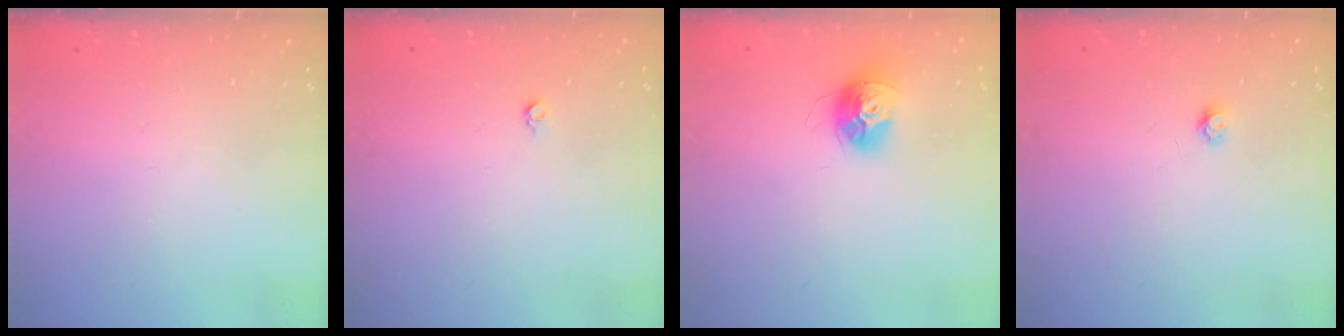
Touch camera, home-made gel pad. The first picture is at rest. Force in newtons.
{"total": 3.0, "press": 2.9, "slide": 0.4}
{"total": 11.3, "press": 11.3, "slide": 0.7}
{"total": 3.4, "press": 3.4, "slide": 0.4}